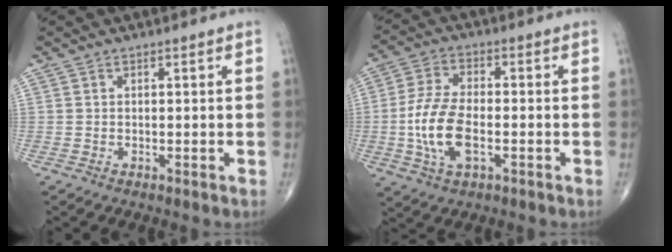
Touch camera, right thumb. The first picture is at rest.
{"total": 11.1, "force": [-2.3, 5.5, 9.4], "torque": [-0.193, 0.011, -0.046]}